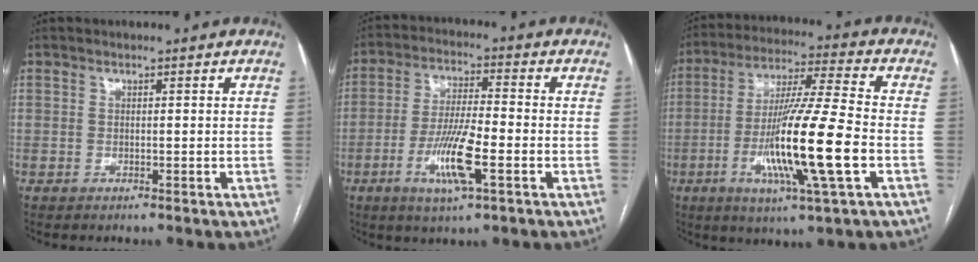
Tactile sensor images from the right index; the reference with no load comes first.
{"total": 10.1, "force": [-3.6, 1.3, 9.3], "torque": [-0.181, -0.008, -0.067]}
{"total": 17.1, "force": [-4.4, -0.1, 16.5], "torque": [-0.313, -0.016, -0.083]}